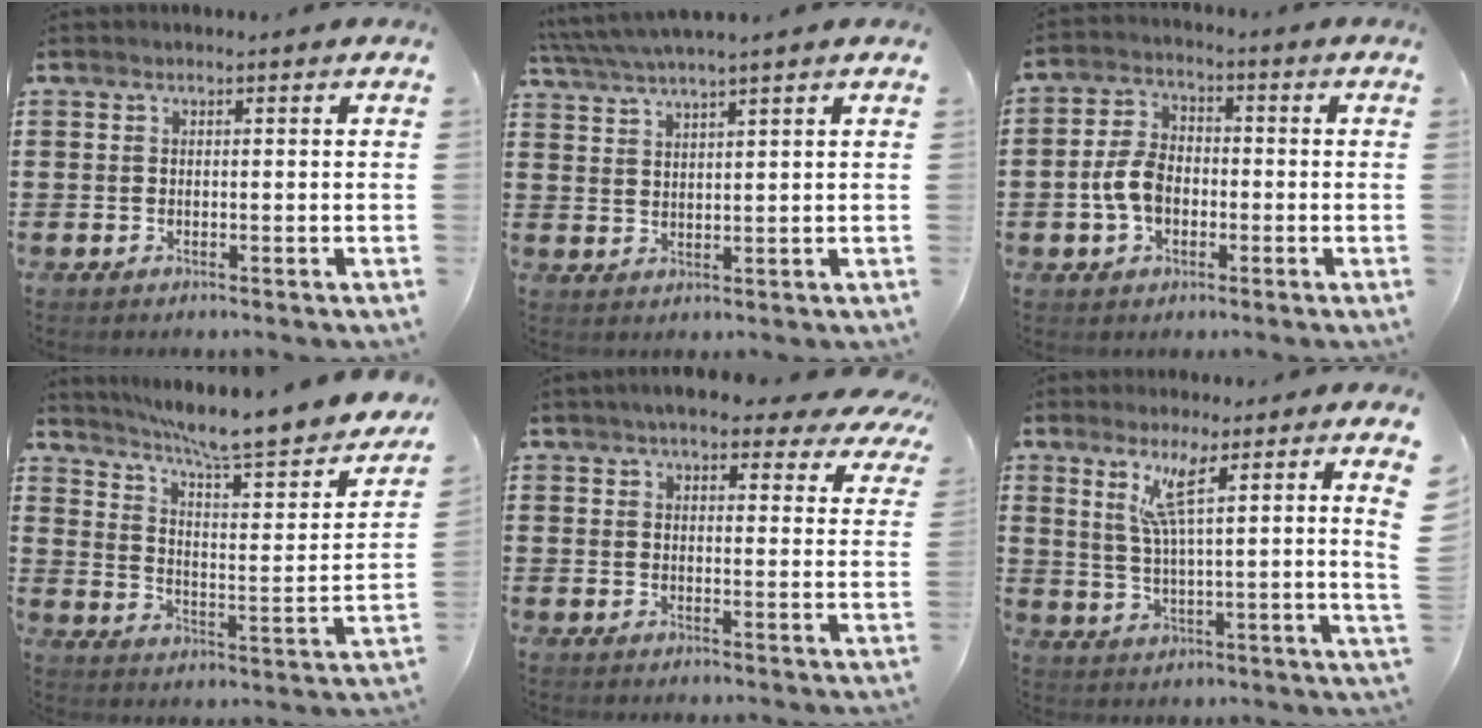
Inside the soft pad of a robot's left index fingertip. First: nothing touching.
{"total": 3.7, "force": [3.3, -0.5, 1.6], "torque": [-0.041, -0.007, 0.059]}
{"total": 6.3, "force": [-1.4, 4.2, 4.5], "torque": [-0.117, 0.002, -0.035]}
{"total": 8.4, "force": [7.0, 0.3, 4.7], "torque": [-0.105, -0.057, 0.109]}
{"total": 5.8, "force": [5.0, 1.1, 2.6], "torque": [-0.060, -0.013, 0.089]}
{"total": 8.1, "force": [5.3, 0.3, 6.2], "torque": [-0.123, -0.019, 0.088]}